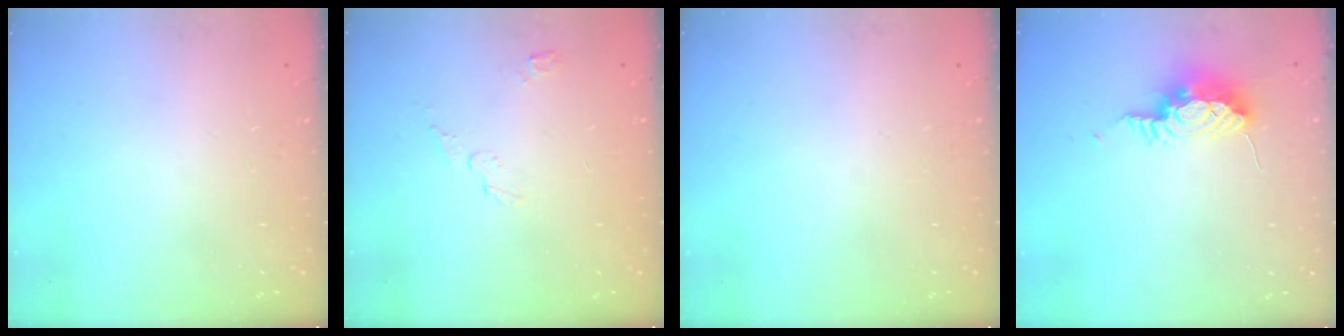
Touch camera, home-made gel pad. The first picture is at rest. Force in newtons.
{"total": 3.6, "press": 3.6, "slide": 0.3}
{"total": 0.0}
{"total": 15.5, "press": 10.9, "slide": 11.0}